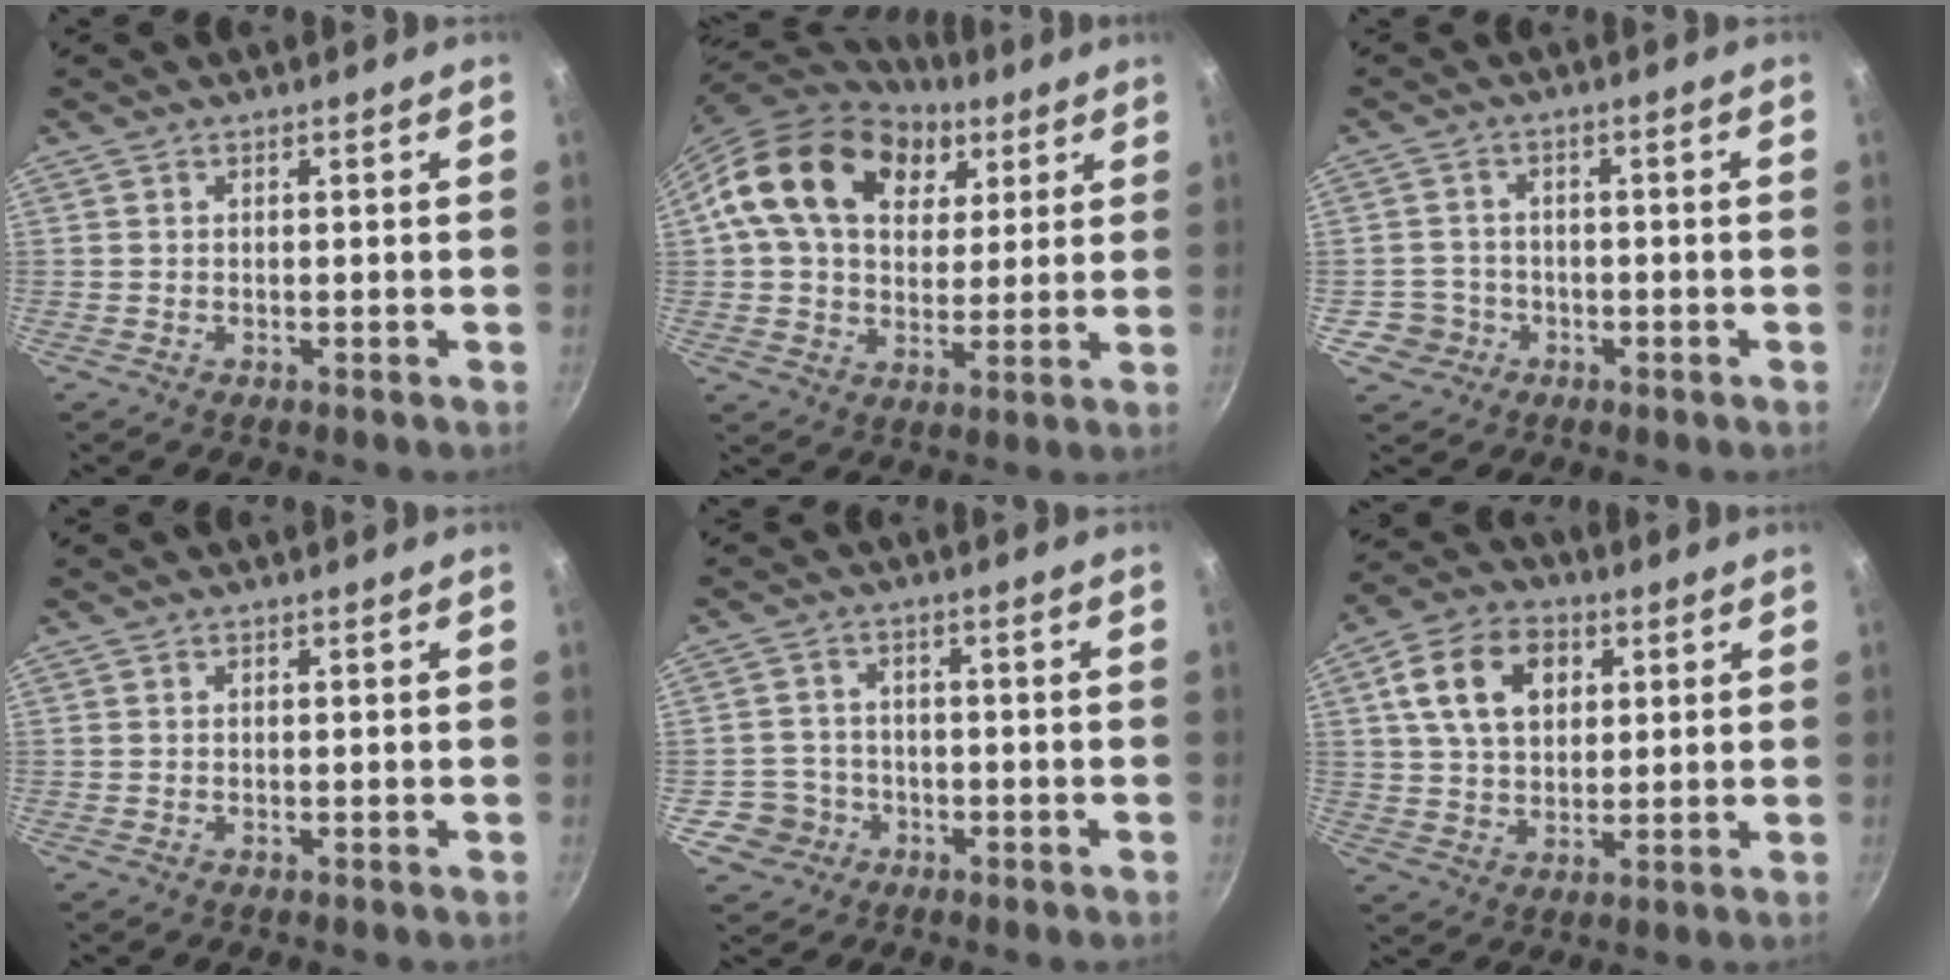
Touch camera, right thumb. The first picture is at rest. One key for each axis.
{"total": 21.0, "fx": 7.8, "fy": 14.8, "fz": 12.7, "tx": -0.203, "ty": 0.000, "tz": 0.126}
{"total": 4.7, "fx": -1.7, "fy": 4.4, "fz": 0.4, "tx": 0.013, "ty": 0.026, "tz": -0.026}
{"total": 0.0}
{"total": 5.5, "fx": -2.1, "fy": 5.1, "fz": 0.4, "tx": 0.016, "ty": 0.031, "tz": -0.035}
{"total": 12.9, "fx": 4.0, "fy": 9.0, "fz": 8.3, "tx": -0.128, "ty": 0.005, "tz": 0.062}